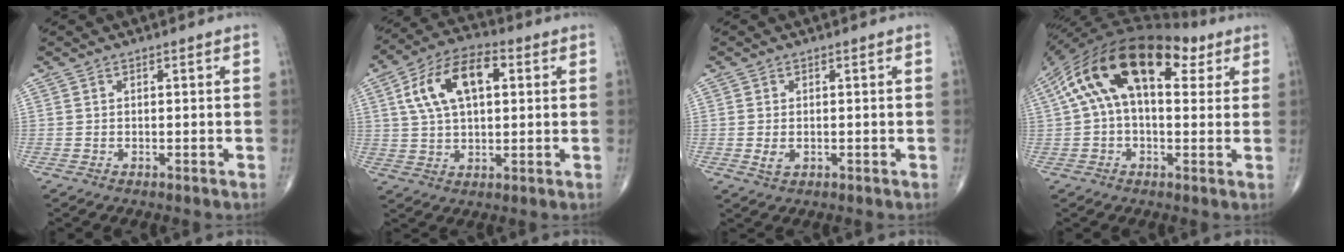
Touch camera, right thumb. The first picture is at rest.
{"total": 13.9, "force": [3.9, 7.3, 11.2], "torque": [-0.201, 0.018, 0.065]}
{"total": 2.1, "force": [-0.3, 1.4, 1.6], "torque": [-0.032, -0.004, -0.004]}
{"total": 20.0, "force": [6.6, 10.4, 15.8], "torque": [-0.279, 0.049, 0.101]}